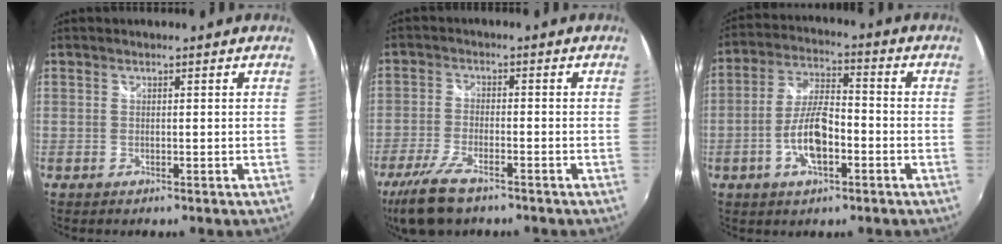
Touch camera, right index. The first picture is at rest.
{"total": 9.8, "force": [-6.9, 3.2, 6.1], "torque": [-0.151, -0.023, -0.136]}
{"total": 9.5, "force": [-3.5, 3.5, 8.1], "torque": [-0.165, 0.005, -0.062]}